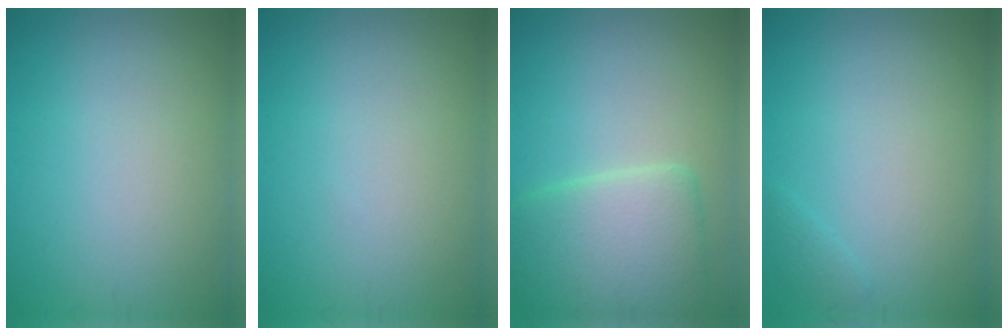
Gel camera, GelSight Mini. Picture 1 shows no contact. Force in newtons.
{"total": 0.0}
{"total": 5.9, "press": 5.9, "slide": 0.7}
{"total": 0.7, "press": 0.7, "slide": 0.0}